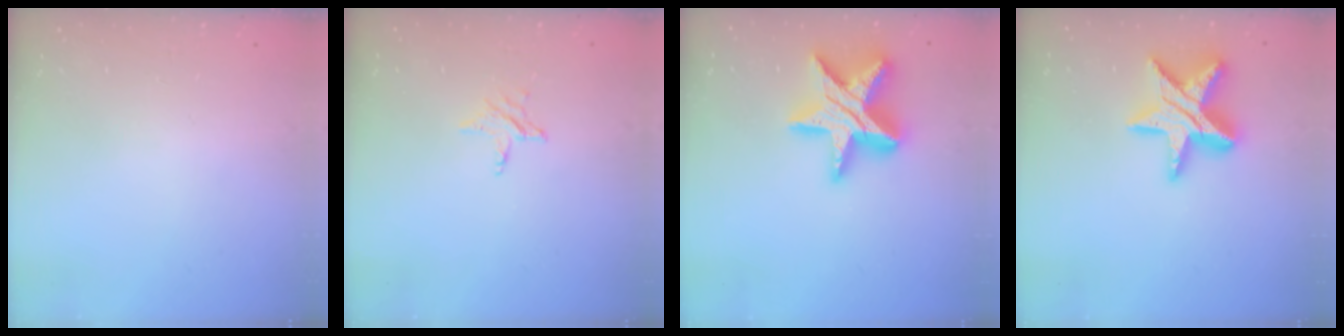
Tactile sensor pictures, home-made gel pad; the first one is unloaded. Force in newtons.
{"total": 3.0, "press": 3.0, "slide": 0.3}
{"total": 20.1, "press": 20.0, "slide": 1.4}
{"total": 16.3, "press": 16.2, "slide": 1.4}